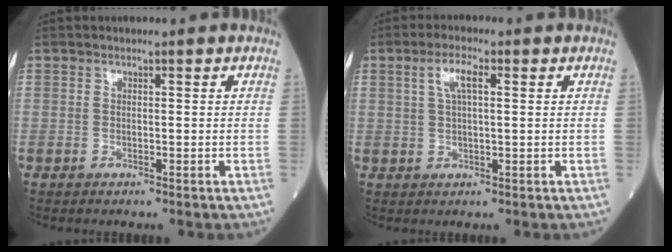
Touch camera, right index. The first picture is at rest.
{"total": 4.0, "force": [1.4, 1.0, 3.7], "torque": [-0.076, 0.011, 0.029]}